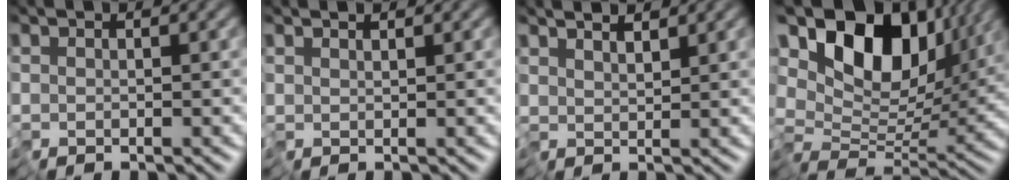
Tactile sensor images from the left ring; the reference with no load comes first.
{"total": 0.7, "force": [0.6, 0.0, 0.2], "torque": [-0.007, 0.006, 0.013]}
{"total": 2.0, "force": [1.7, 0.1, 0.9], "torque": [-0.020, 0.007, 0.033]}
{"total": 12.6, "force": [5.1, 7.1, 9.0], "torque": [-0.165, 0.027, 0.084]}